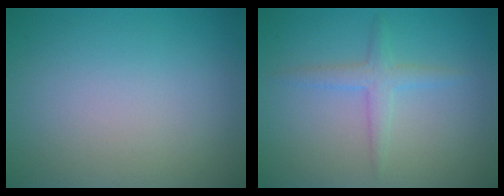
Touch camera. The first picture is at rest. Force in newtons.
{"total": 2.0, "press": 2.0, "slide": 0.1}